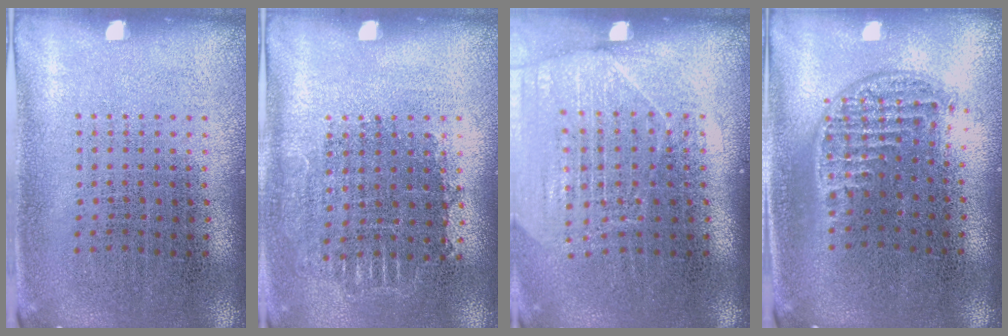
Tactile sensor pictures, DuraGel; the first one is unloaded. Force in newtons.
{"total": 0.7, "press": 0.7, "slide": 0.1}
{"total": 1.7, "press": 1.5, "slide": 0.8}
{"total": 1.2, "press": 1.0, "slide": 0.6}